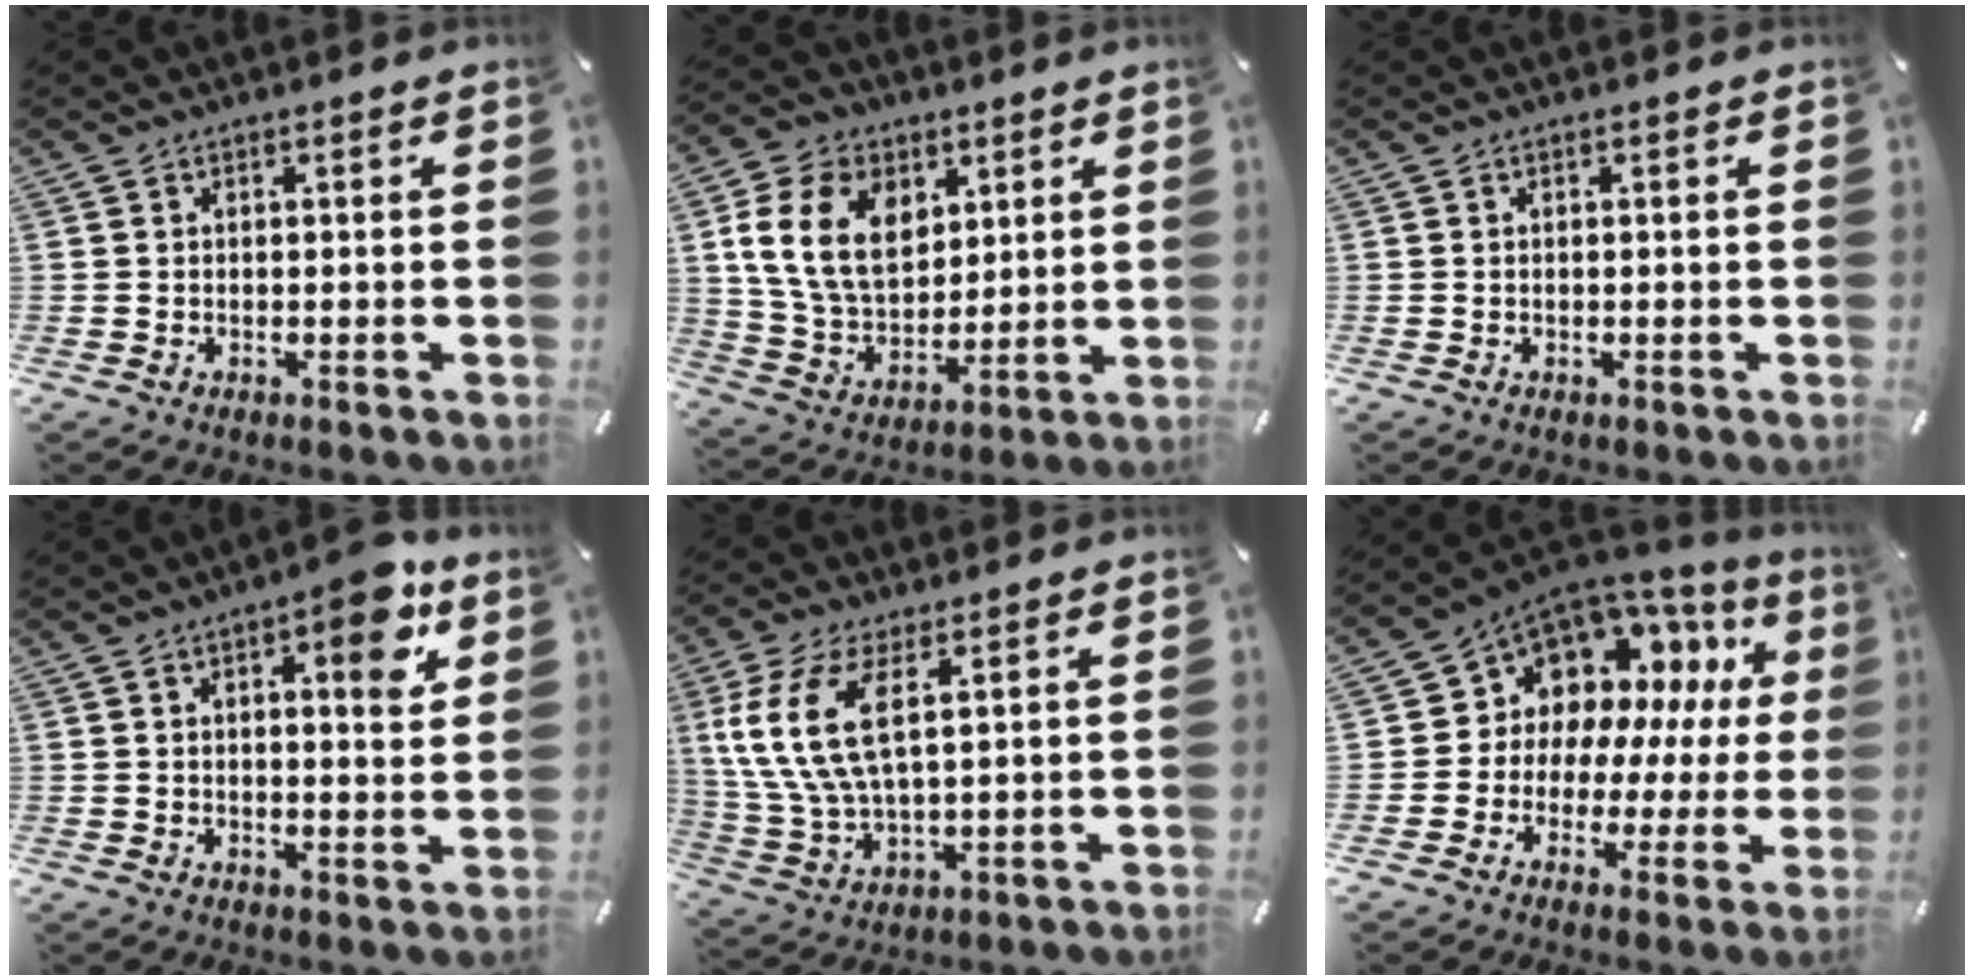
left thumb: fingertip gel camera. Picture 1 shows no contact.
{"total": 15.8, "force": [5.3, 11.5, 9.3], "torque": [-0.193, -0.004, 0.099]}
{"total": 0.0}
{"total": 9.8, "force": [4.7, 3.4, 7.9], "torque": [-0.096, -0.024, 0.069]}
{"total": 12.4, "force": [4.1, 5.6, 10.3], "torque": [-0.241, -0.007, 0.073]}
{"total": 10.3, "force": [4.4, 8.8, 2.9], "torque": [-0.063, -0.050, 0.090]}